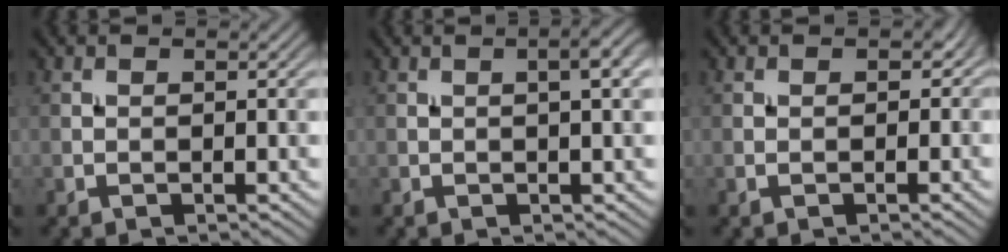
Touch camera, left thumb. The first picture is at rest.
{"total": 2.6, "force": [0.5, 0.2, 2.6], "torque": [-0.038, 0.009, 0.006]}
{"total": 1.4, "force": [-0.3, 1.0, 1.0], "torque": [-0.015, -0.004, -0.004]}